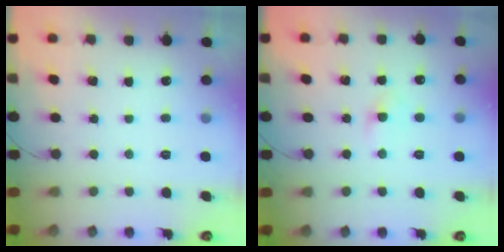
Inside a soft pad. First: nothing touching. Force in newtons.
{"total": 3.1, "press": 2.9, "slide": 1.2}